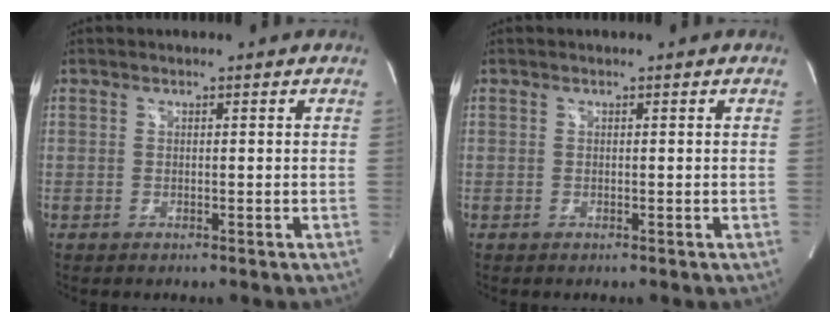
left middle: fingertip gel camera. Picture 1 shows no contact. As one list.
[{"total": 0.0}]